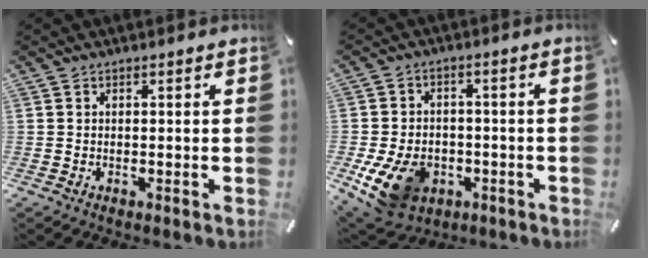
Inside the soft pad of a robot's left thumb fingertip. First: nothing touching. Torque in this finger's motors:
{"motor_torque": [0.51, 2.17, 0.64, -0.09, 0.46]}